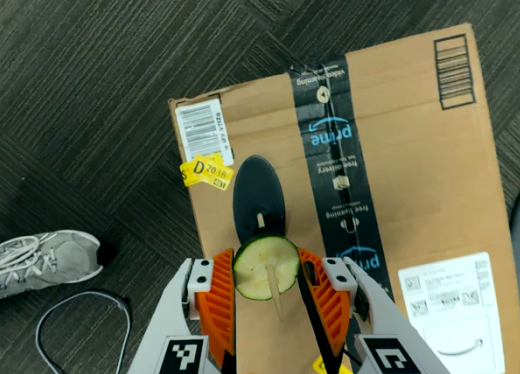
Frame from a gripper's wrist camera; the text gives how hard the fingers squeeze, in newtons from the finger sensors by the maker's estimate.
{"total": 6.5, "left": 6.8, "right": 6.3}